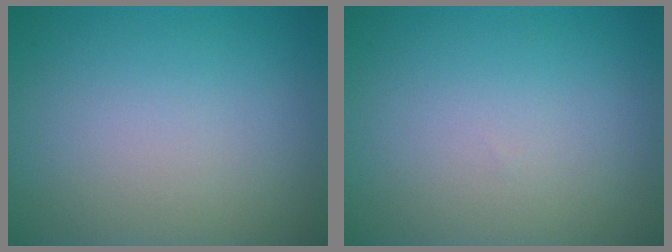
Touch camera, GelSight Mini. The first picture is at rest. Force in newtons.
{"total": 0.0}